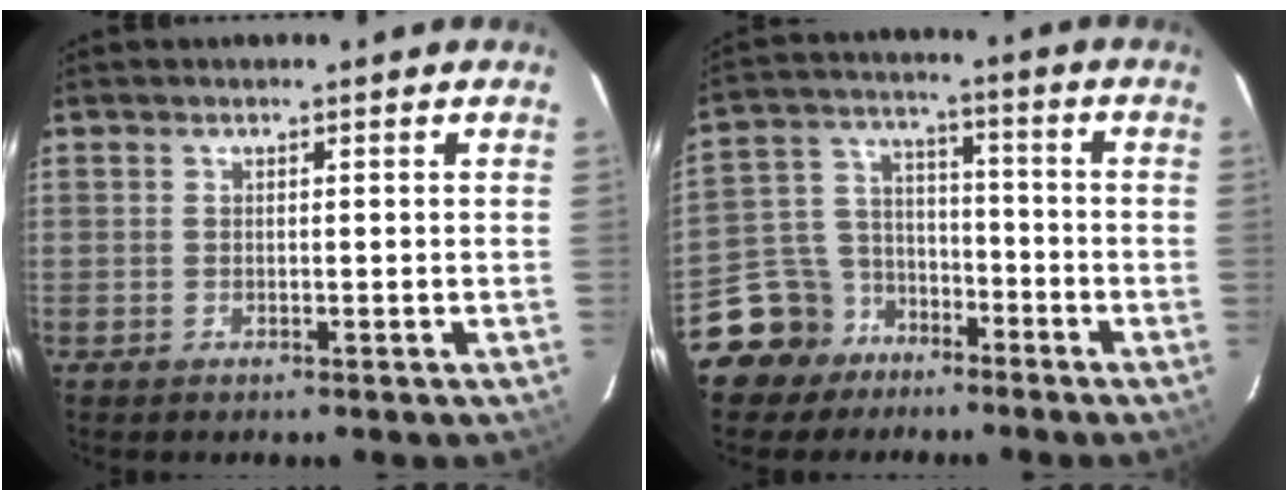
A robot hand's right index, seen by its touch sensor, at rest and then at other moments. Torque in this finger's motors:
{"motor_torque": [-0.80, -0.77, -0.52, -0.20]}